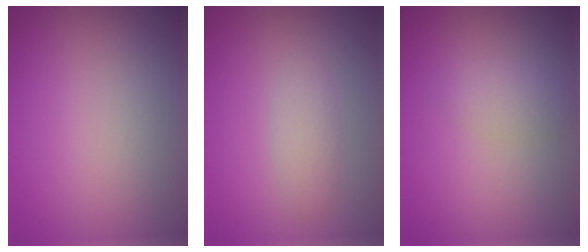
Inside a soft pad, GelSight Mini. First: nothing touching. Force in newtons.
{"total": 1.5, "press": 1.5, "slide": 0.1}
{"total": 1.6, "press": 1.6, "slide": 0.0}